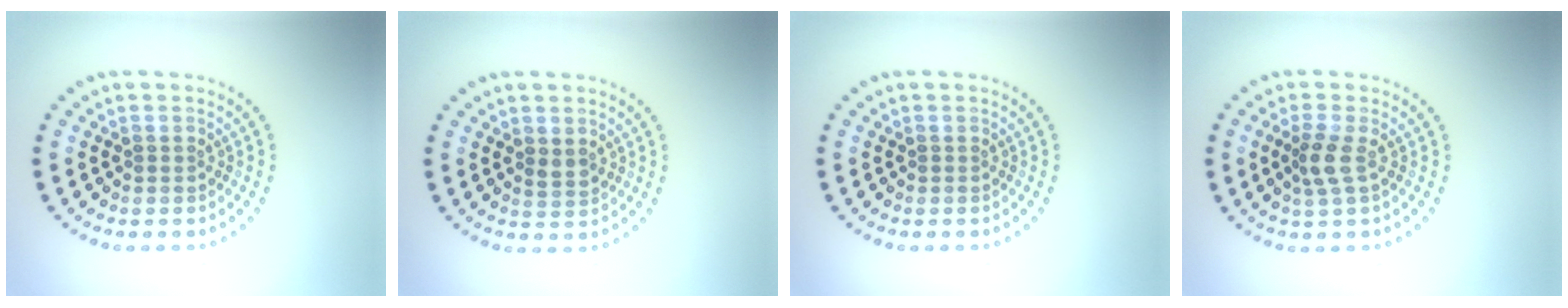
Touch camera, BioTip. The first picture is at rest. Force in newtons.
{"total": 1.3, "press": 1.3, "slide": 0.2}
{"total": 0.0}
{"total": 2.0, "press": 1.6, "slide": 1.2}